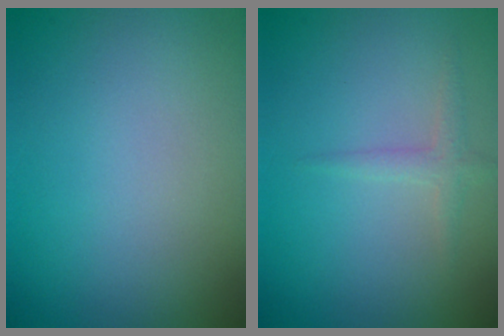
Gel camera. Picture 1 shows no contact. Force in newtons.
{"total": 1.3, "press": 1.3, "slide": 0.0}